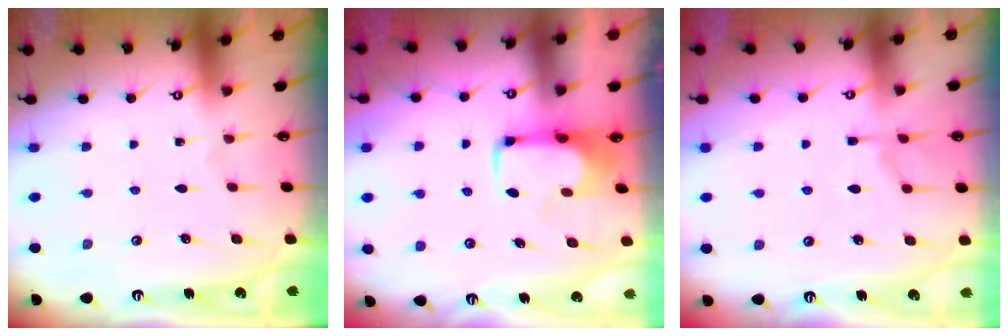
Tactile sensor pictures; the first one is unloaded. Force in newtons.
{"total": 1.7, "press": 1.7, "slide": 0.4}
{"total": 1.7, "press": 0.7, "slide": 1.5}